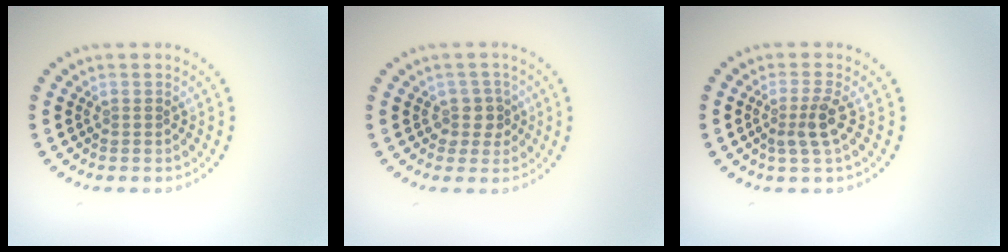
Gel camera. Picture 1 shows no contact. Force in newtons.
{"total": 2.0, "press": 1.7, "slide": 1.2}
{"total": 2.4, "press": 1.8, "slide": 1.5}